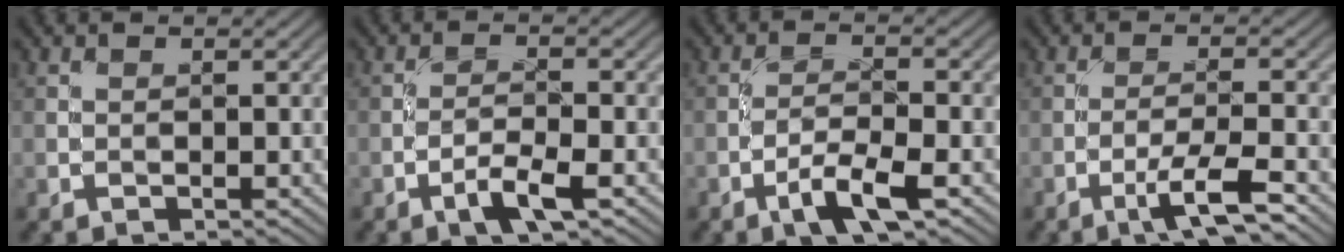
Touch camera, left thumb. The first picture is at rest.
{"total": 3.8, "force": [-2.0, 0.8, 3.1], "torque": [-0.066, 0.002, -0.042]}
{"total": 5.0, "force": [-2.6, 1.2, 4.1], "torque": [-0.085, 0.005, -0.052]}
{"total": 5.4, "force": [-3.3, 0.6, 4.3], "torque": [-0.073, 0.009, -0.062]}